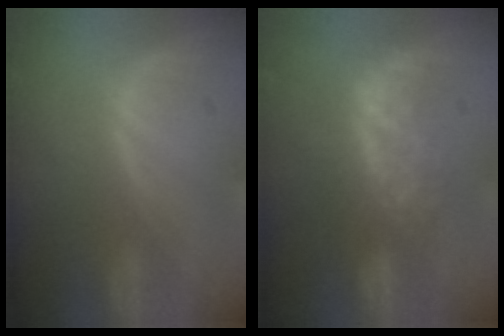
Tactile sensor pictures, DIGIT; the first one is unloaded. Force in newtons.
{"total": 7.7, "press": 7.1, "slide": 3.1}